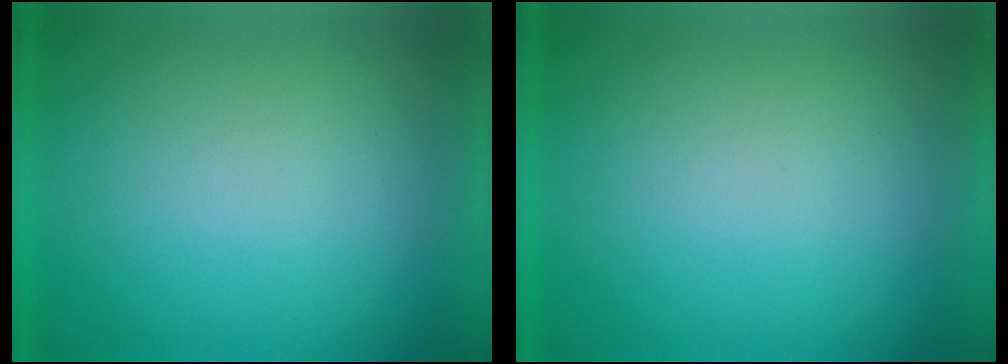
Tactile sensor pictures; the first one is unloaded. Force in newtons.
{"total": 1.0}